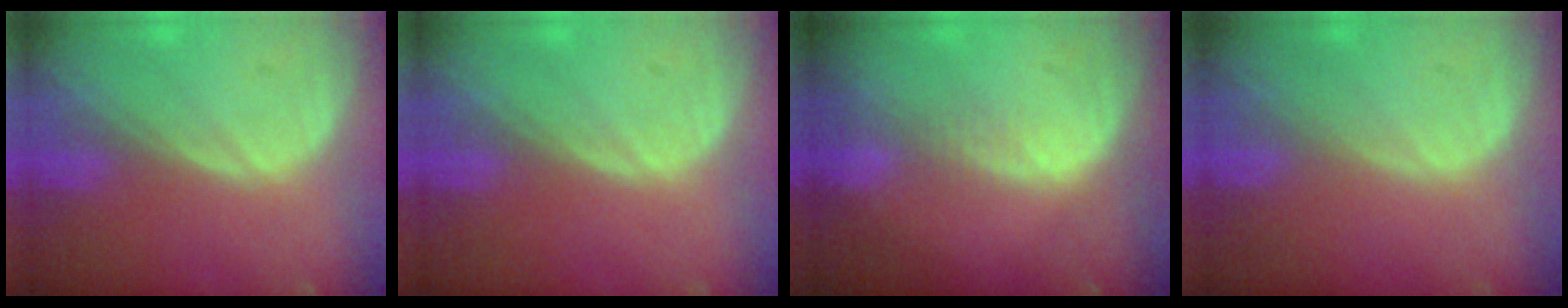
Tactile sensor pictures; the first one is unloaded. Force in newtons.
{"total": 0.0}
{"total": 1.6, "press": 1.6, "slide": 0.1}
{"total": 0.0}